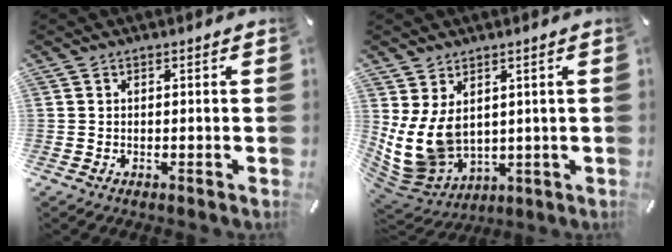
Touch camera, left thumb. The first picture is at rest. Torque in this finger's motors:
{"motor_torque": [1.90, 1.64, 1.75, -0.26, 0.25]}